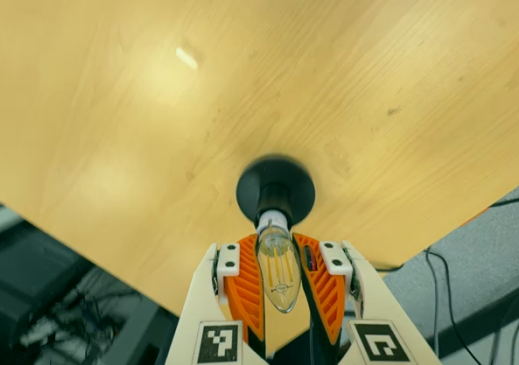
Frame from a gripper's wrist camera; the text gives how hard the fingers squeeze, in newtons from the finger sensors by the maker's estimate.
{"total": 19.5, "left": 18.1, "right": 21.0}